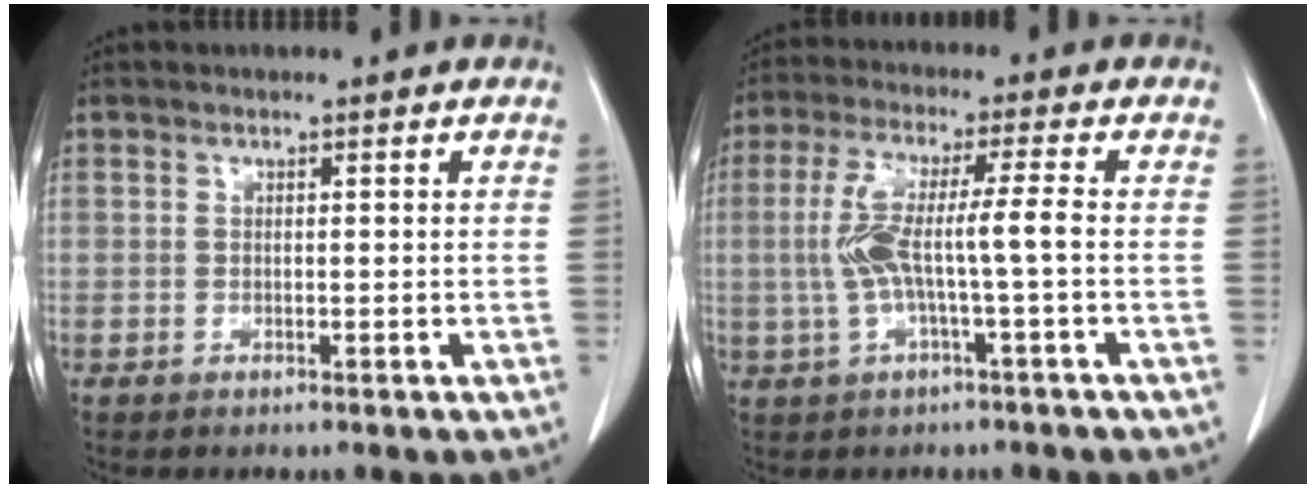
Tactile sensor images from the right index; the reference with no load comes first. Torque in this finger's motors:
{"motor_torque": [0.93, -0.31, 0.50, 0.18]}